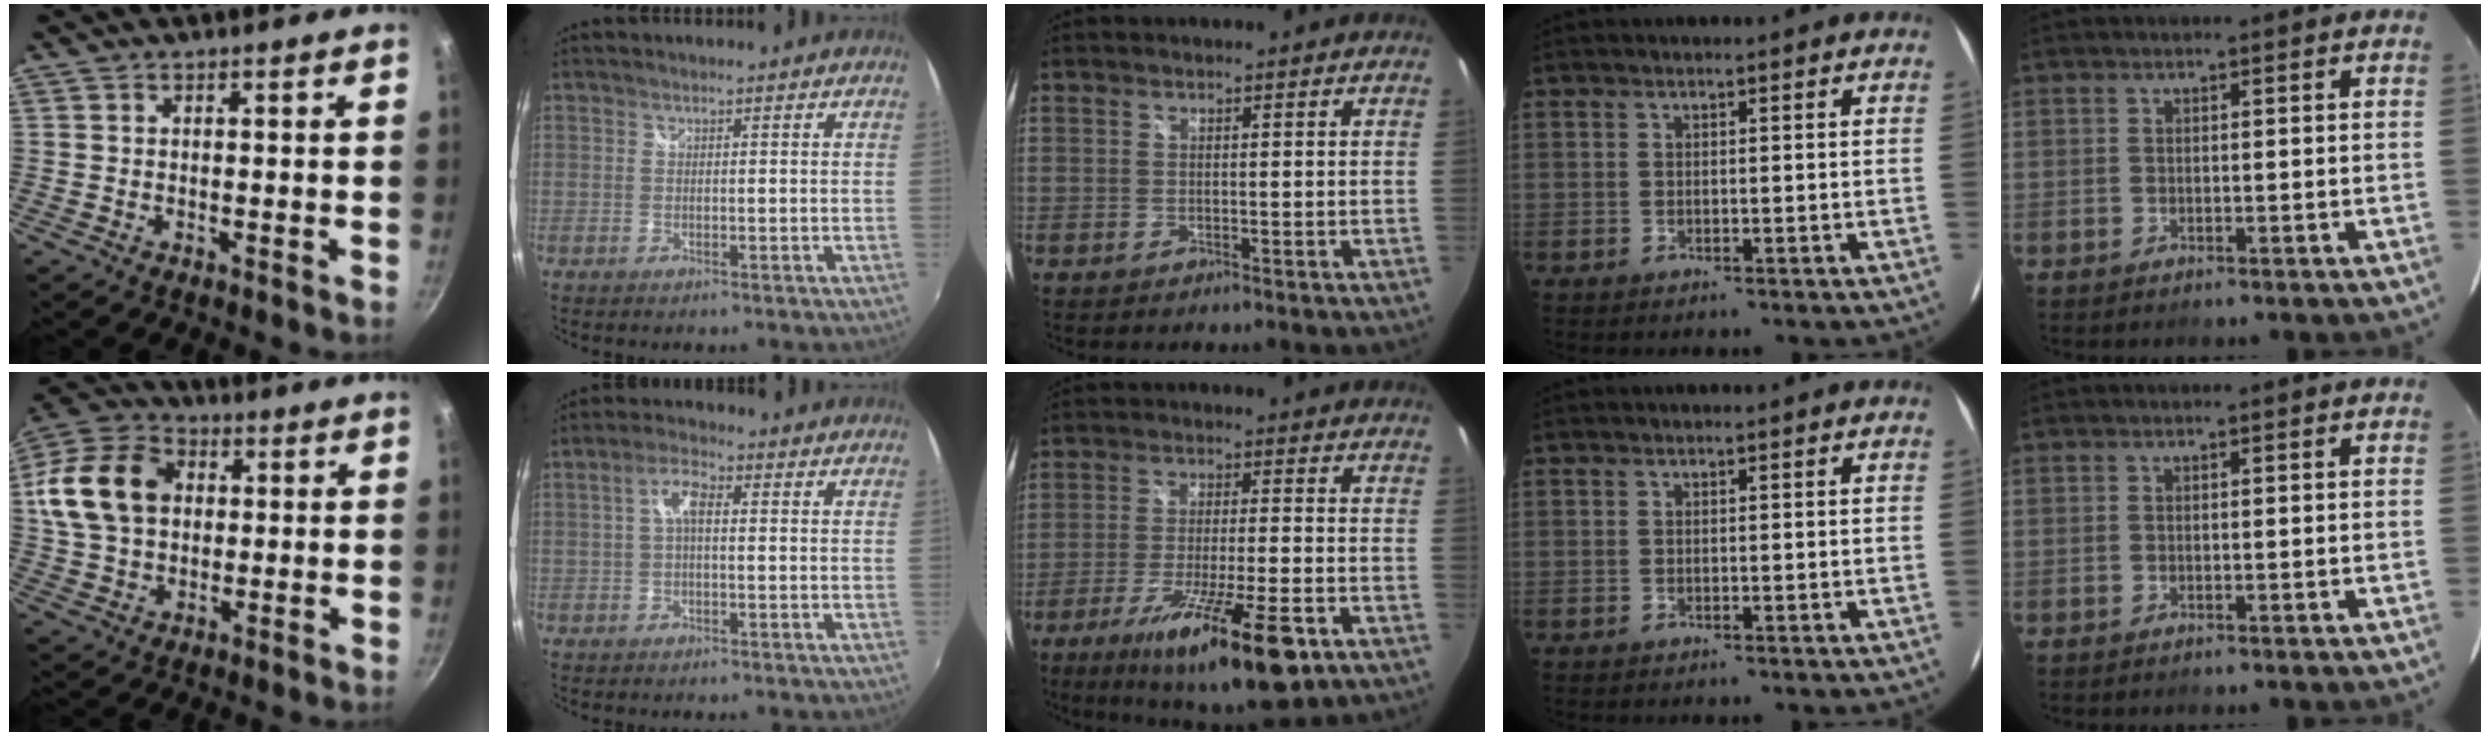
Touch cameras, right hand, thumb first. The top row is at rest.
{"thumb": {"total": 17.0, "force": [2.7, 12.8, 10.9], "torque": [-0.185, 0.024, 0.039]}, "index": {"total": 3.8, "force": [0.2, 1.5, 3.5], "torque": [-0.069, 0.012, 0.003]}, "middle": {"total": 18.1, "force": [-9.9, 3.4, 14.8], "torque": [-0.264, -0.048, -0.158]}}